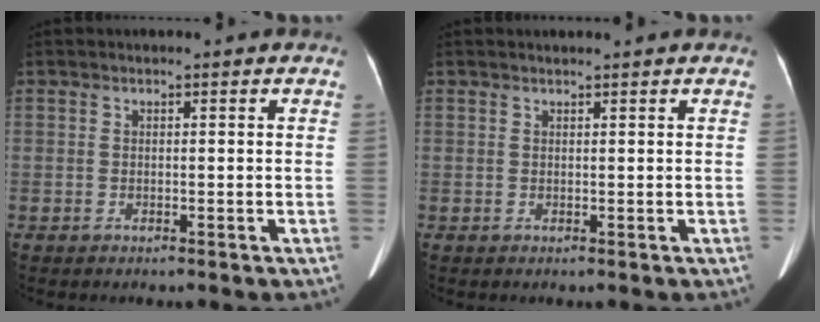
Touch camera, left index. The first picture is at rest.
{"total": 1.9, "force": [1.8, -0.1, 0.6], "torque": [-0.009, 0.011, 0.026]}